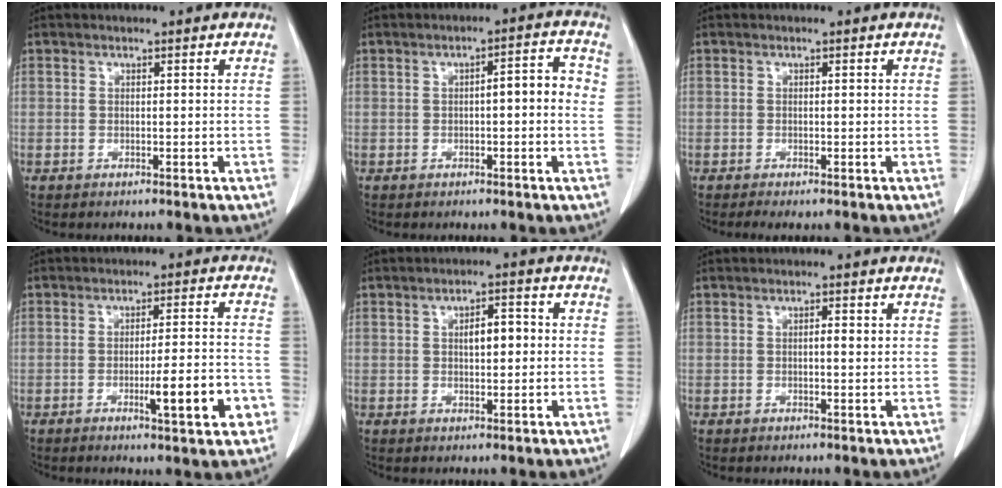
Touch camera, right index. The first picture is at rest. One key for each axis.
{"total": 5.1, "fx": 0.3, "fy": 1.1, "fz": 4.9, "tx": -0.068, "ty": 0.020, "tz": 0.000}
{"total": 0.8, "fx": -0.6, "fy": 0.0, "fz": 0.6, "tx": -0.016, "ty": -0.005, "tz": -0.013}
{"total": 8.0, "fx": -3.0, "fy": 0.9, "fz": 7.4, "tx": -0.106, "ty": 0.000, "tz": -0.037}
{"total": 4.1, "fx": 0.5, "fy": 1.5, "fz": 3.8, "tx": -0.061, "ty": 0.009, "tz": 0.007}
{"total": 1.4, "fx": 0.2, "fy": 0.2, "fz": 1.3, "tx": -0.022, "ty": 0.003, "tz": 0.002}